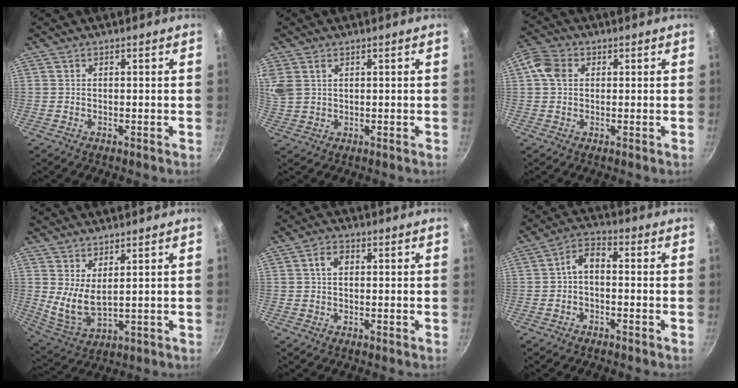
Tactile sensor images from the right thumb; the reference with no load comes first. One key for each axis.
{"total": 7.4, "fx": 2.9, "fy": 5.3, "fz": 4.3, "tx": -0.093, "ty": 0.009, "tz": 0.063}
{"total": 5.3, "fx": 0.9, "fy": 4.3, "fz": 3.0, "tx": -0.050, "ty": 0.007, "tz": 0.002}
{"total": 6.9, "fx": 2.7, "fy": 3.0, "fz": 5.5, "tx": -0.097, "ty": -0.039, "tz": 0.063}
{"total": 2.7, "fx": 0.4, "fy": 1.9, "fz": 1.9, "tx": -0.031, "ty": 0.007, "tz": 0.004}
{"total": 4.7, "fx": -1.0, "fy": 2.6, "fz": 3.8, "tx": -0.071, "ty": 0.031, "tz": -0.024}